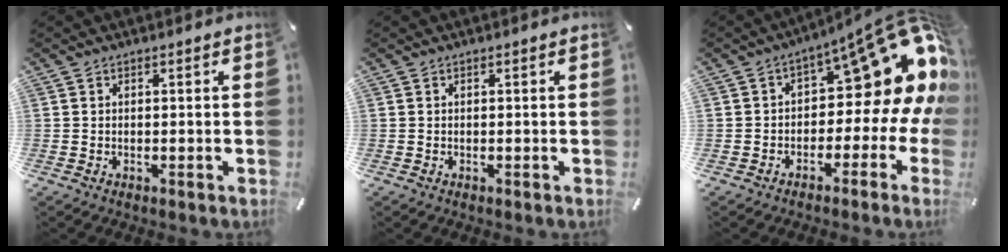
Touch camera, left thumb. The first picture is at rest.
{"total": 0.0}
{"total": 18.2, "force": [8.0, 8.8, 13.8], "torque": [-0.175, -0.065, 0.129]}